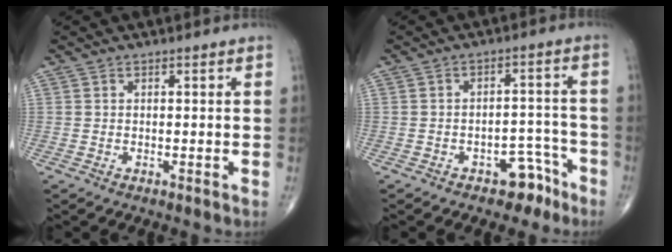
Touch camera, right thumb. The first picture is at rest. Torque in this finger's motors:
{"motor_torque": [2.57, -0.77, 0.82, -0.60, 0.22]}